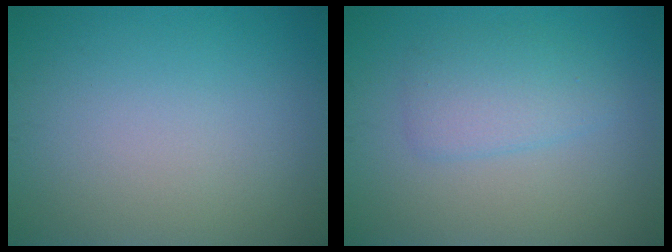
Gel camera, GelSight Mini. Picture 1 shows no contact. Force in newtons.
{"total": 2.8, "press": 2.8, "slide": 0.1}